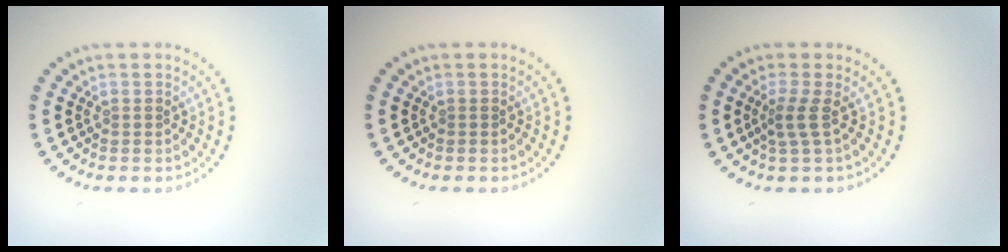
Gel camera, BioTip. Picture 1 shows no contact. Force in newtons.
{"total": 0.0}
{"total": 1.8, "press": 1.2, "slide": 1.4}